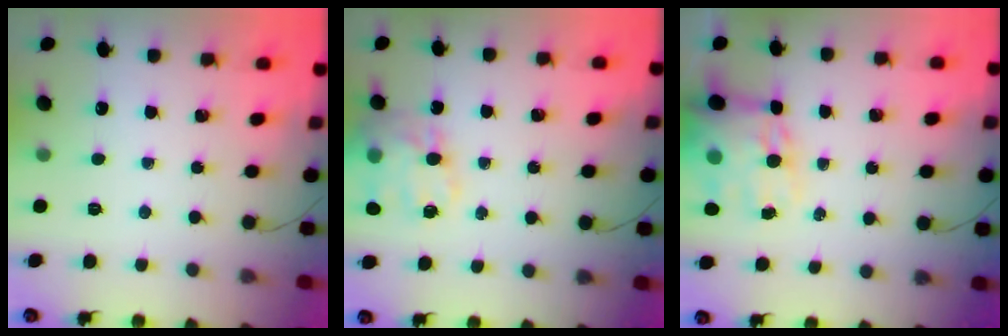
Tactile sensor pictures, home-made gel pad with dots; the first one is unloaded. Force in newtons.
{"total": 17.1, "press": 16.8, "slide": 3.4}
{"total": 15.7, "press": 15.1, "slide": 4.1}